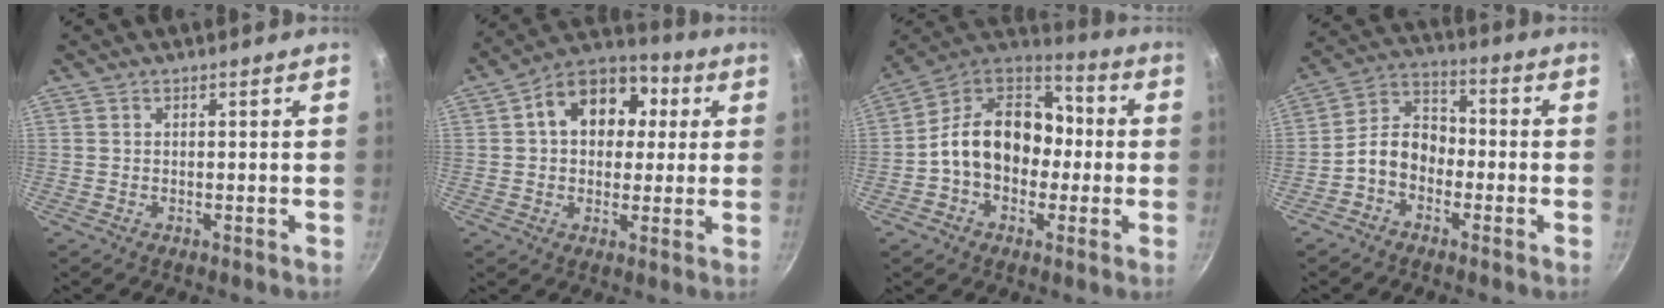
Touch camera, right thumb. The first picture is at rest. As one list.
[{"total": 15.1, "force": [3.3, 11.2, 9.6], "torque": [-0.114, 0.024, 0.034]}, {"total": 17.5, "force": [-1.3, 13.3, 11.3], "torque": [-0.143, 0.053, -0.041]}, {"total": 8.4, "force": [-2.8, 6.2, 4.9], "torque": [-0.059, 0.045, -0.070]}]